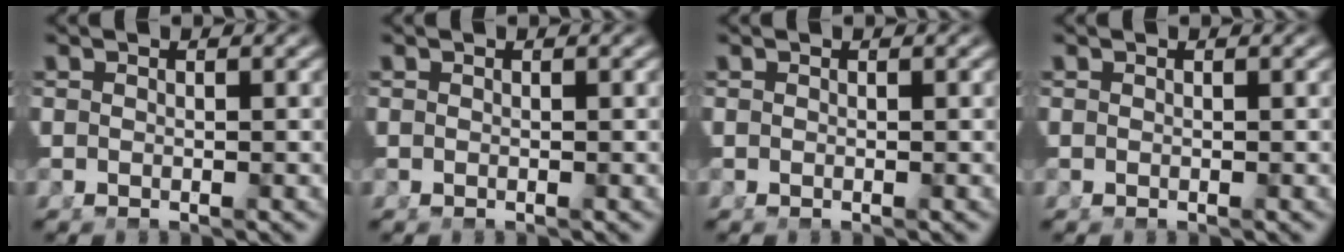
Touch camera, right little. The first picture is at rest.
{"total": 0.0}
{"total": 0.0}
{"total": 0.0}